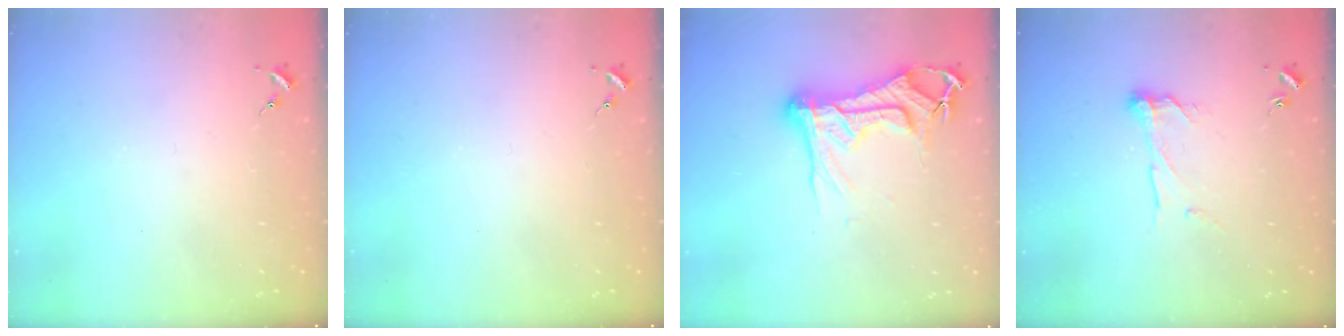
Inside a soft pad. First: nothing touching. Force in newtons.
{"total": 0.0}
{"total": 16.5, "press": 16.5, "slide": 1.8}
{"total": 9.0, "press": 9.0, "slide": 0.4}